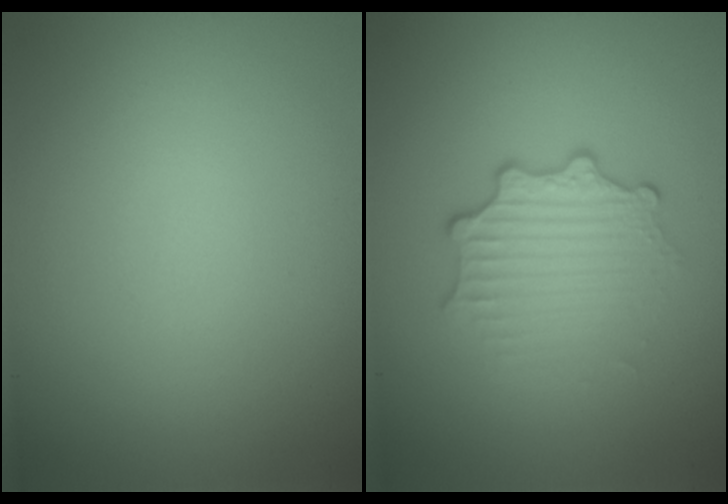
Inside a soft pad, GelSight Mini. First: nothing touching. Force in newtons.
{"total": 3.3, "press": 2.5, "slide": 2.2}